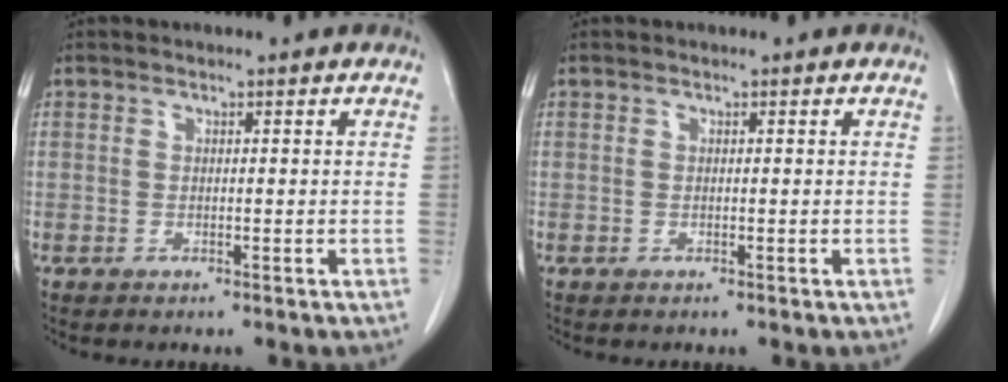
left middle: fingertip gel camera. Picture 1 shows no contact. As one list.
[{"total": 0.0}]